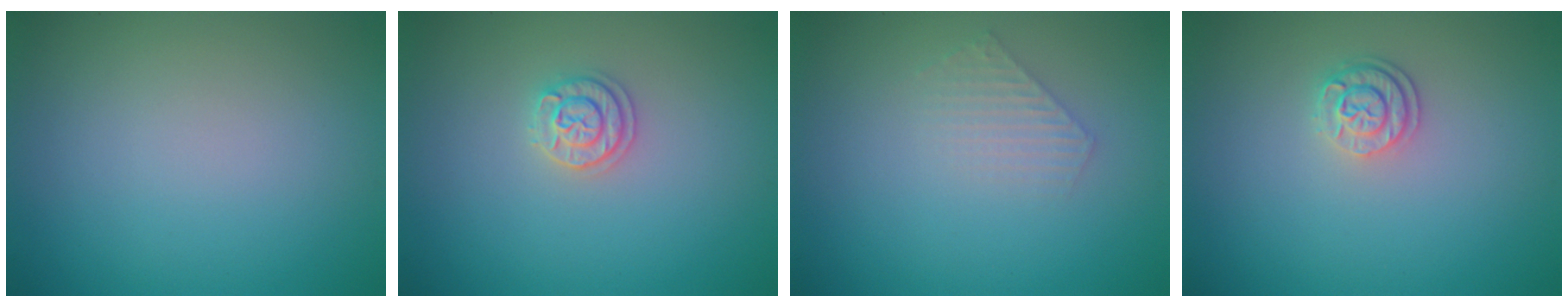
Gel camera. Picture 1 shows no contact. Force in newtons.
{"total": 1.9, "press": 1.9, "slide": 0.2}
{"total": 1.5, "press": 1.5, "slide": 0.3}
{"total": 2.1, "press": 1.8, "slide": 1.2}